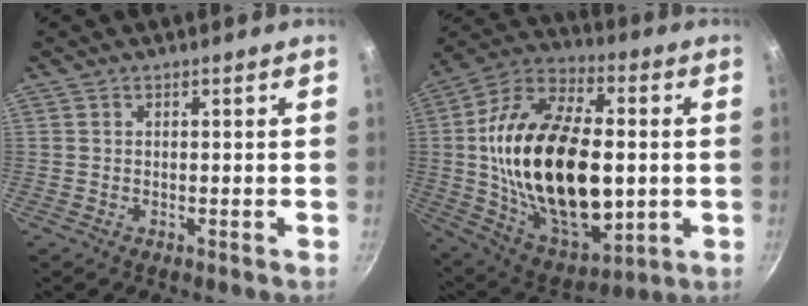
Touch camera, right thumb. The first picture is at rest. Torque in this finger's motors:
{"motor_torque": [-0.84, 2.86, 2.77, 0.00, 0.38]}